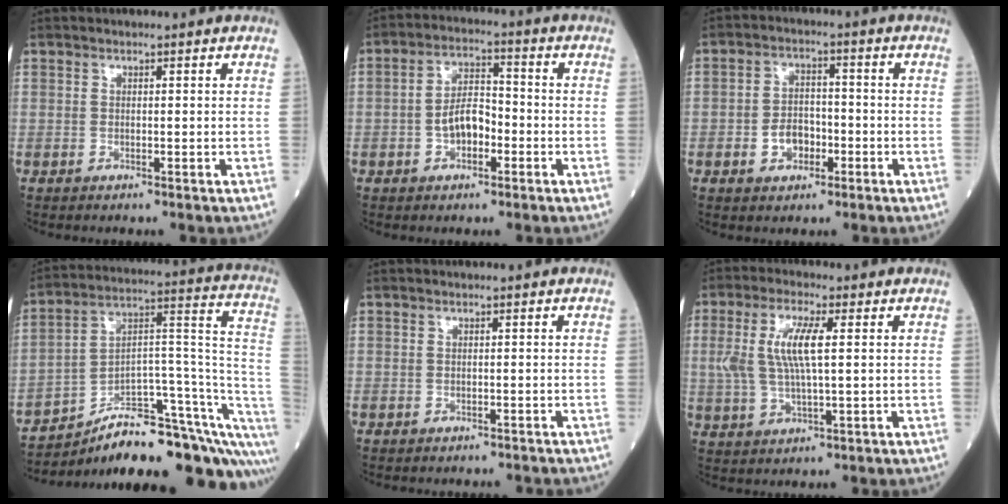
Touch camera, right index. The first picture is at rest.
{"total": 5.9, "force": [-1.7, 3.1, 4.8], "torque": [-0.094, 0.017, -0.033]}
{"total": 5.0, "force": [-1.8, 3.4, 3.2], "torque": [-0.060, 0.010, -0.028]}
{"total": 24.9, "force": [-19.2, 6.0, 14.6], "torque": [-0.124, 0.047, -0.276]}
{"total": 3.1, "force": [-2.7, 1.3, 0.6], "torque": [-0.008, -0.001, -0.033]}
{"total": 7.8, "force": [1.5, 1.7, 7.5], "torque": [-0.170, 0.011, 0.032]}